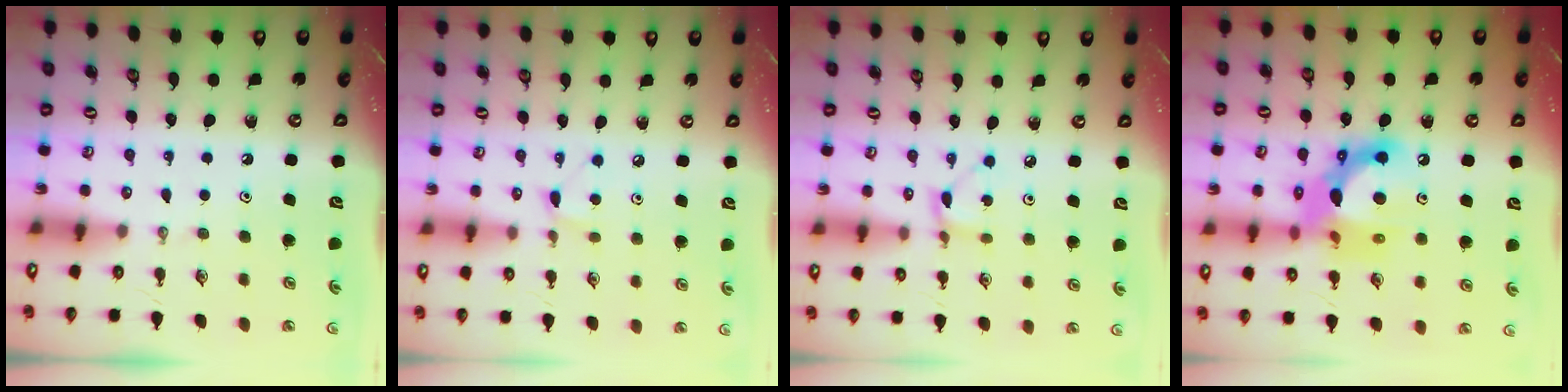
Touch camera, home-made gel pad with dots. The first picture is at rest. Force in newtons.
{"total": 4.8, "press": 4.8, "slide": 0.5}
{"total": 2.9, "press": 2.9, "slide": 0.4}
{"total": 16.0, "press": 15.9, "slide": 1.2}